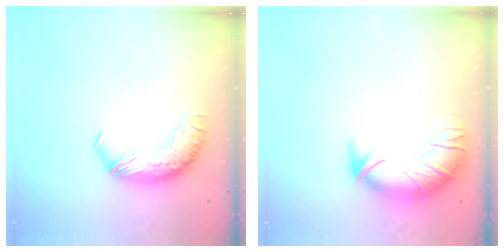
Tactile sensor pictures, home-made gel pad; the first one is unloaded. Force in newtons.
{"total": 2.9, "press": 1.4, "slide": 2.6}